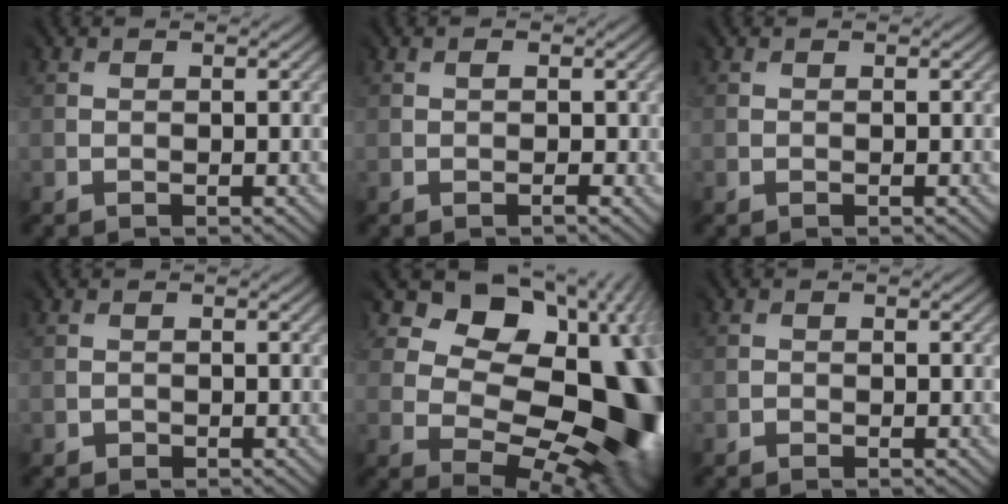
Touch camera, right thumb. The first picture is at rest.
{"total": 0.7, "force": [-0.2, 0.4, 0.6], "torque": [-0.012, -0.001, -0.002]}
{"total": 0.0}
{"total": 0.7, "force": [-0.4, 0.4, -0.4], "torque": [0.011, -0.001, -0.006]}
{"total": 14.4, "force": [3.3, 10.7, 9.1], "torque": [-0.088, 0.002, 0.068]}
{"total": 0.5, "force": [-0.3, 0.4, -0.1], "torque": [0.002, -0.001, -0.006]}